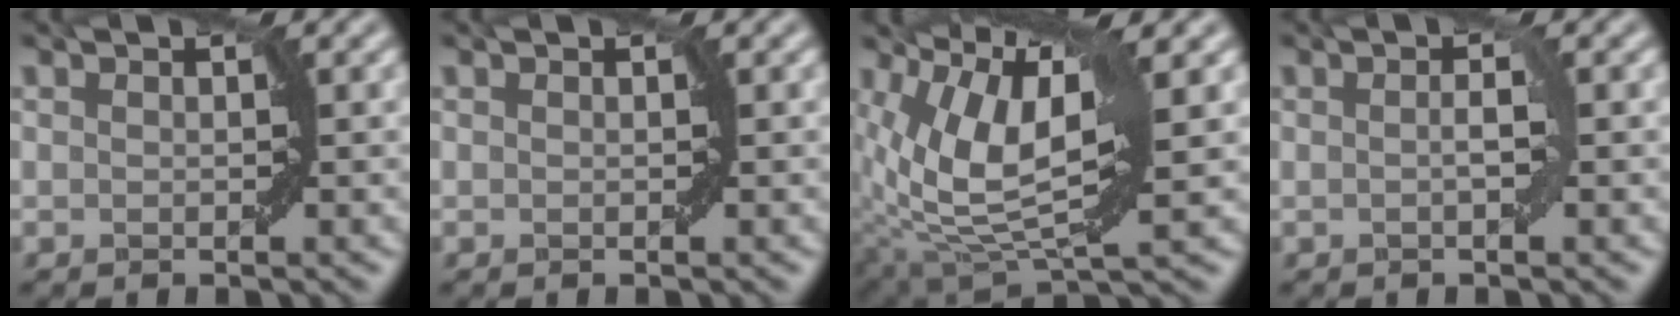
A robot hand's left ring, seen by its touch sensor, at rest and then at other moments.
{"total": 0.0}
{"total": 11.3, "force": [2.8, 4.3, 10.0], "torque": [-0.189, 0.000, 0.049]}
{"total": 1.3, "force": [0.0, 0.0, 1.3], "torque": [-0.023, 0.003, -0.001]}